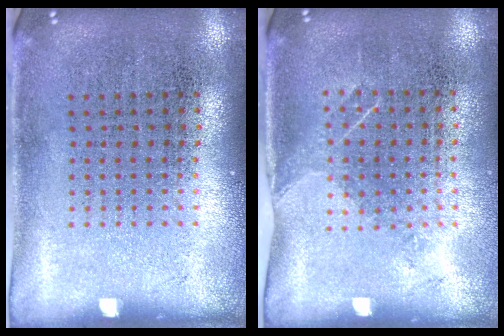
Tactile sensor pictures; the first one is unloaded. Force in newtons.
{"total": 1.2, "press": 1.0, "slide": 0.7}